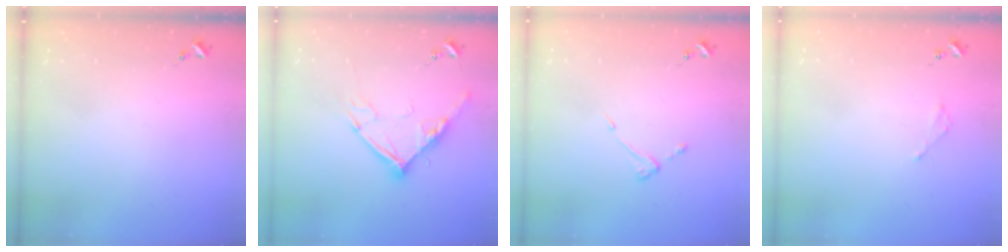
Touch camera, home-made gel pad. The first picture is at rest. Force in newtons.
{"total": 12.9, "press": 12.8, "slide": 1.3}
{"total": 4.3, "press": 4.3, "slide": 0.5}
{"total": 2.0, "press": 2.0, "slide": 0.3}